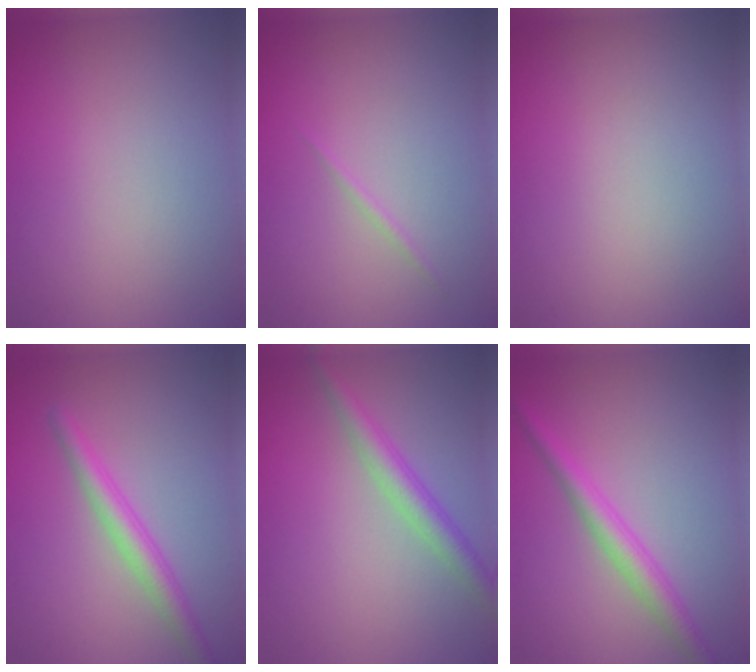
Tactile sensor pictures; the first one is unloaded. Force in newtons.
{"total": 0.5, "press": 0.5, "slide": 0.1}
{"total": 0.0}
{"total": 2.9, "press": 2.9, "slide": 0.1}
{"total": 2.9, "press": 2.9, "slide": 0.2}
{"total": 3.1, "press": 3.1, "slide": 0.0}